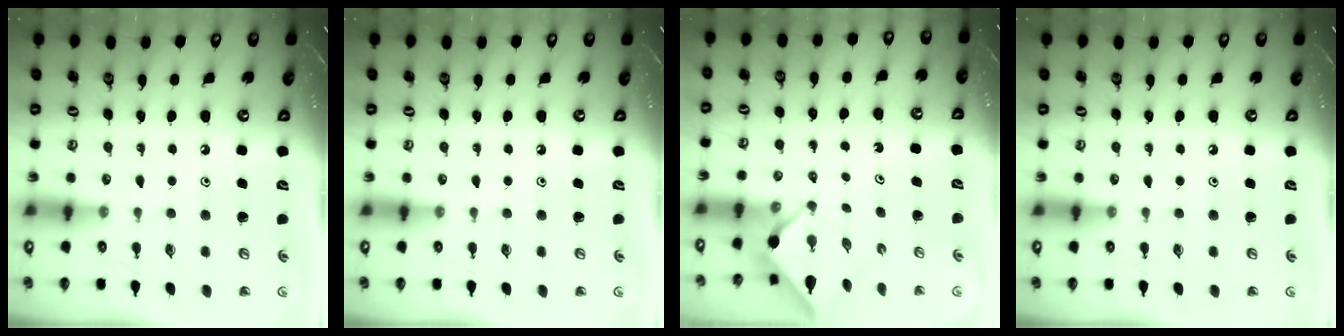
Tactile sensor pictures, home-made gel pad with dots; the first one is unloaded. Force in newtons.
{"total": 0.0}
{"total": 2.4, "press": 2.4, "slide": 0.3}
{"total": 0.0}